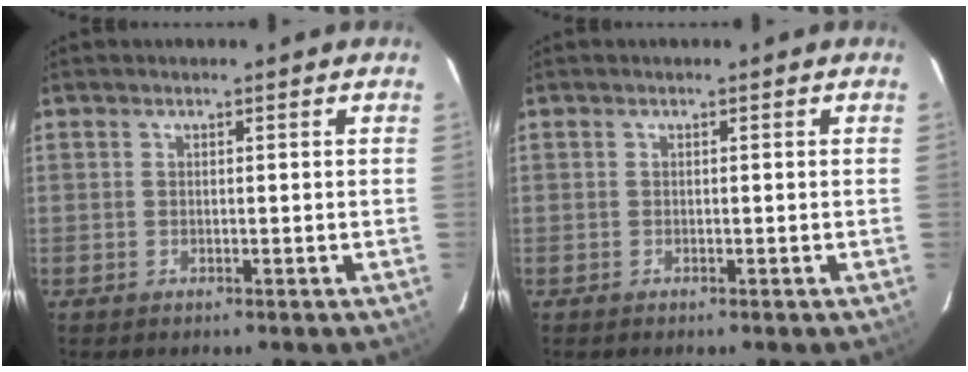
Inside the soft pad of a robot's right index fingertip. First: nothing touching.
{"total": 0.0}